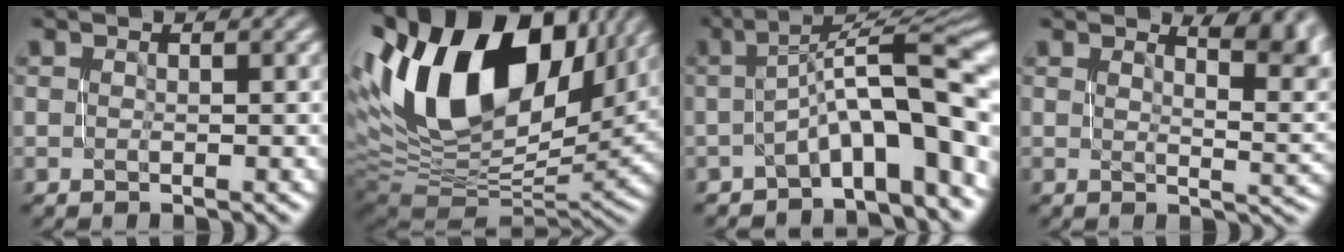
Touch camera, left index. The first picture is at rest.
{"total": 16.5, "force": [5.6, 9.3, 12.4], "torque": [-0.220, 0.019, 0.090]}
{"total": 9.3, "force": [-2.7, 2.0, 8.6], "torque": [-0.120, 0.029, -0.041]}
{"total": 5.8, "force": [3.1, 2.1, 4.4], "torque": [-0.038, 0.007, 0.047]}